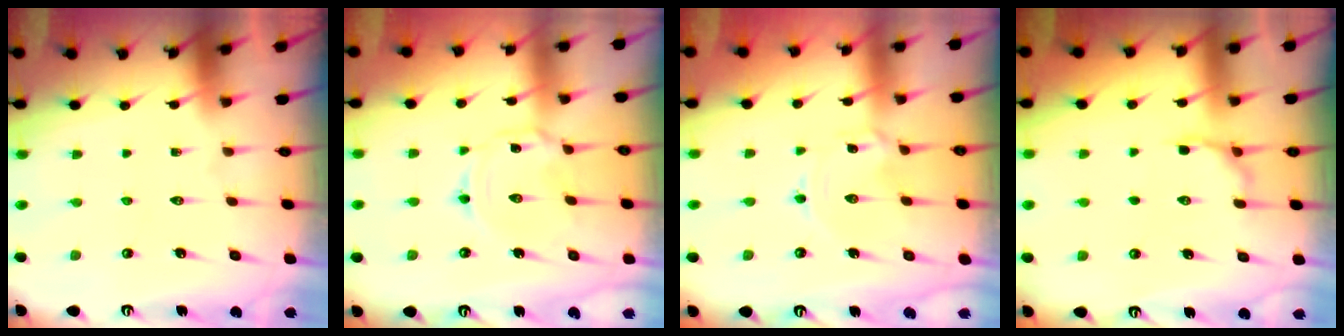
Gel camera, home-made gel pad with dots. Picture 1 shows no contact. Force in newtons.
{"total": 2.3, "press": 2.3, "slide": 0.2}
{"total": 1.7, "press": 1.7, "slide": 0.2}
{"total": 6.0, "press": 5.5, "slide": 2.4}